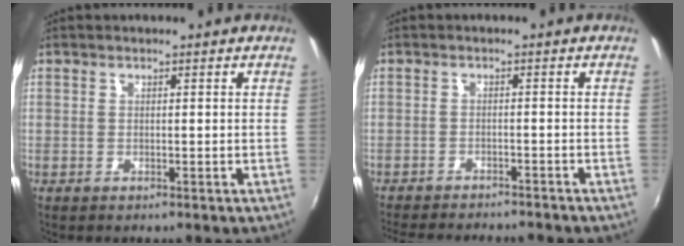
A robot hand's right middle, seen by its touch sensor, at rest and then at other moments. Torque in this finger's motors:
{"motor_torque": [0.96, -1.18, 0.17, 0.08]}